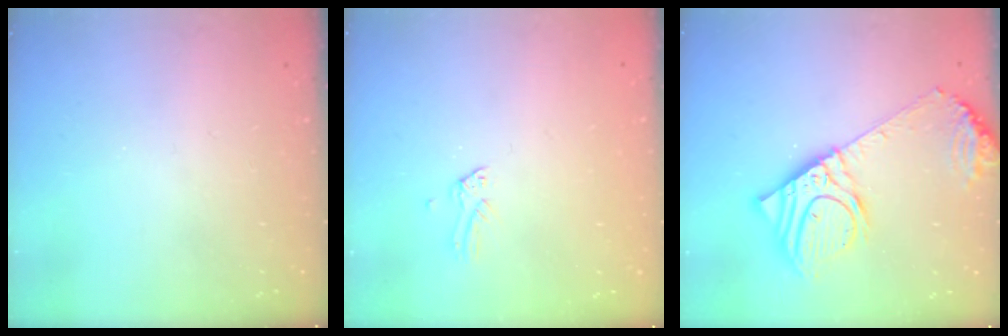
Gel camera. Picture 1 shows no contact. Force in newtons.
{"total": 0.0}
{"total": 17.3, "press": 17.0, "slide": 3.6}